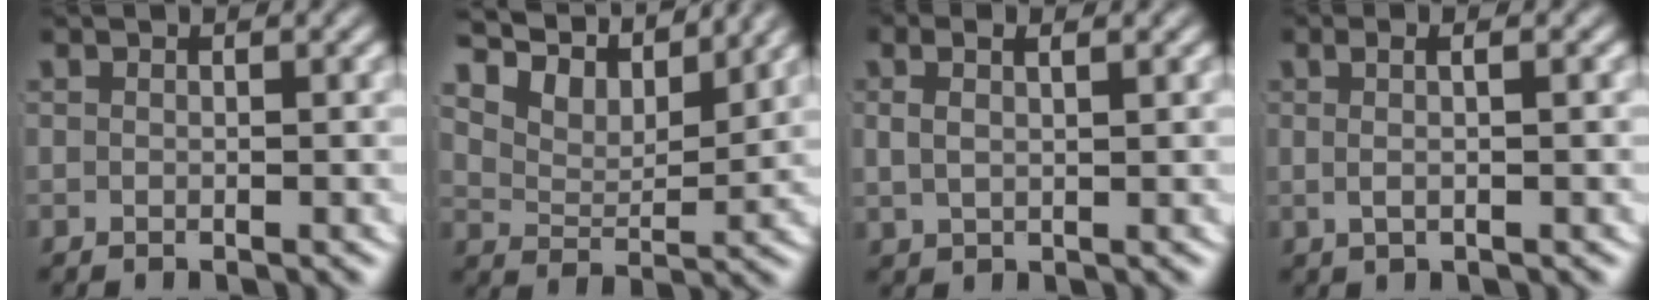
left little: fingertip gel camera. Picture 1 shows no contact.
{"total": 8.7, "force": [6.6, 3.7, 4.3], "torque": [-0.076, 0.019, 0.100]}
{"total": 1.9, "force": [0.8, 0.8, 1.6], "torque": [-0.036, -0.003, 0.021]}
{"total": 2.0, "force": [0.2, 0.1, 2.0], "torque": [-0.029, 0.000, 0.006]}